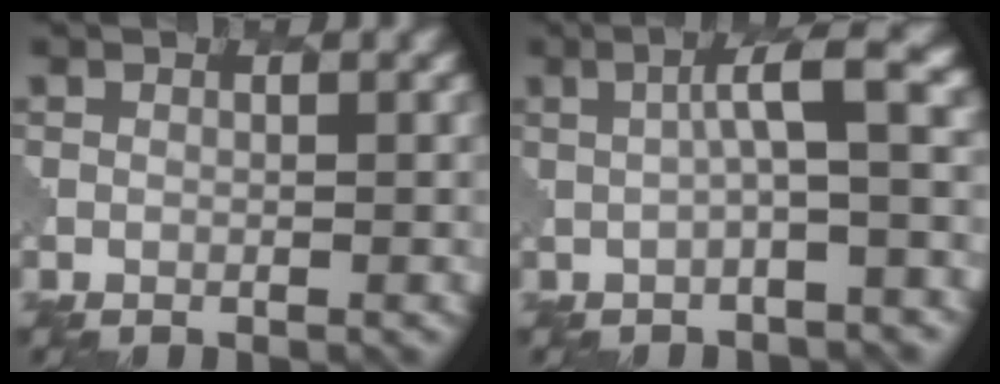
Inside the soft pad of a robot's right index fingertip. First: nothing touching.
{"total": 4.8, "force": [0.3, 1.0, 4.6], "torque": [-0.063, 0.020, -0.002]}